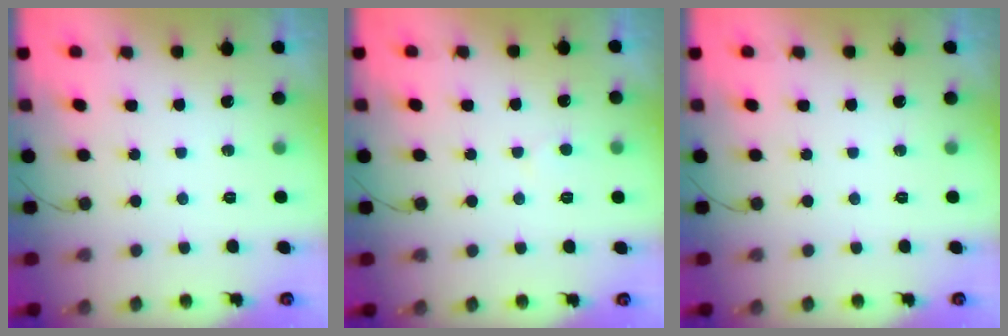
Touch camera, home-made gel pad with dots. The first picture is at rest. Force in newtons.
{"total": 3.4, "press": 3.4, "slide": 0.3}
{"total": 0.0}